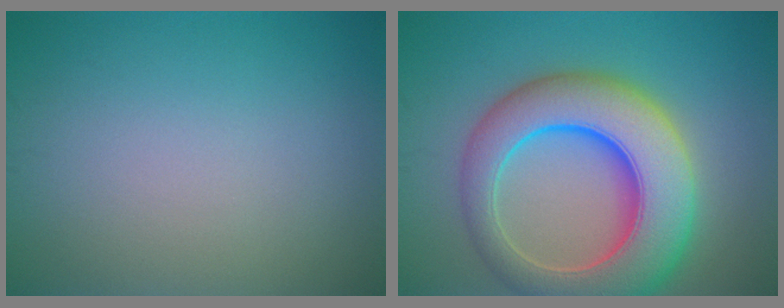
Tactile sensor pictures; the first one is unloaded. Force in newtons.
{"total": 11.4, "press": 11.4, "slide": 0.4}